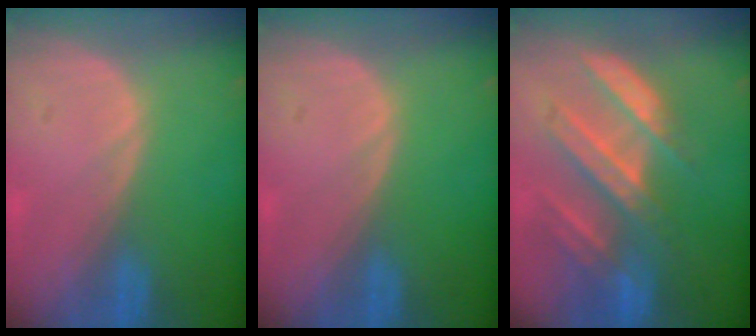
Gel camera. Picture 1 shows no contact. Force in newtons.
{"total": 0.0}
{"total": 8.4, "press": 7.9, "slide": 3.0}